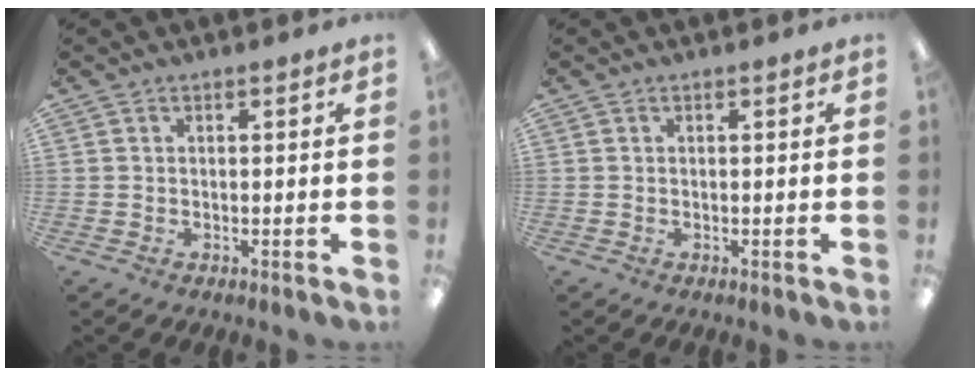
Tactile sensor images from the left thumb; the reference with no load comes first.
{"total": 0.0}